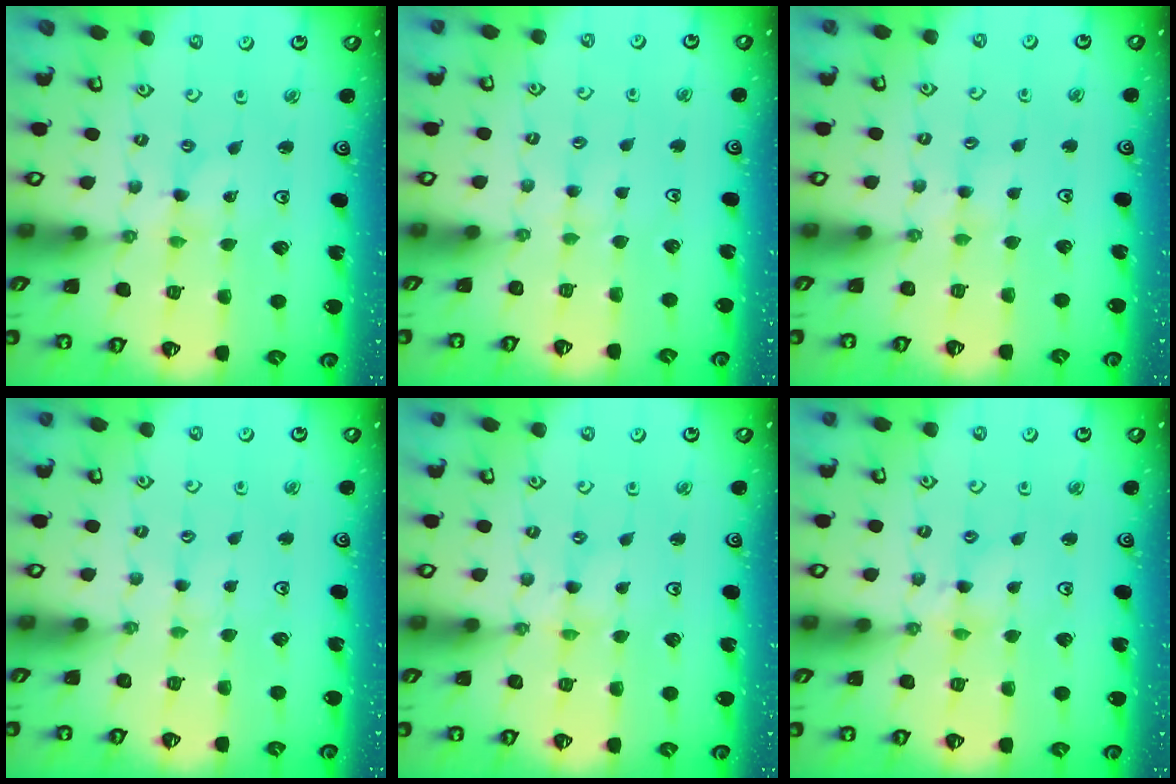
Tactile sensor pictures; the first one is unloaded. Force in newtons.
{"total": 2.2, "press": 2.2, "slide": 0.4}
{"total": 2.8, "press": 2.8, "slide": 0.4}
{"total": 1.2, "press": 1.2, "slide": 0.2}
{"total": 0.0}
{"total": 3.6, "press": 3.6, "slide": 0.3}